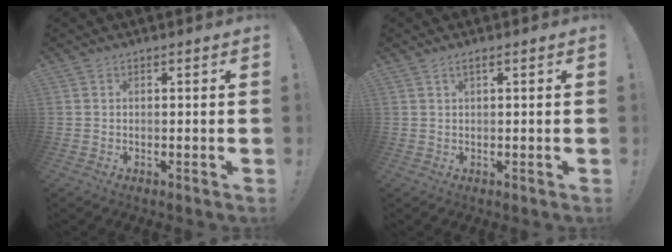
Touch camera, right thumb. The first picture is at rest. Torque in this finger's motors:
{"motor_torque": [-0.28, 0.32, -0.25, 0.21, 0.09]}